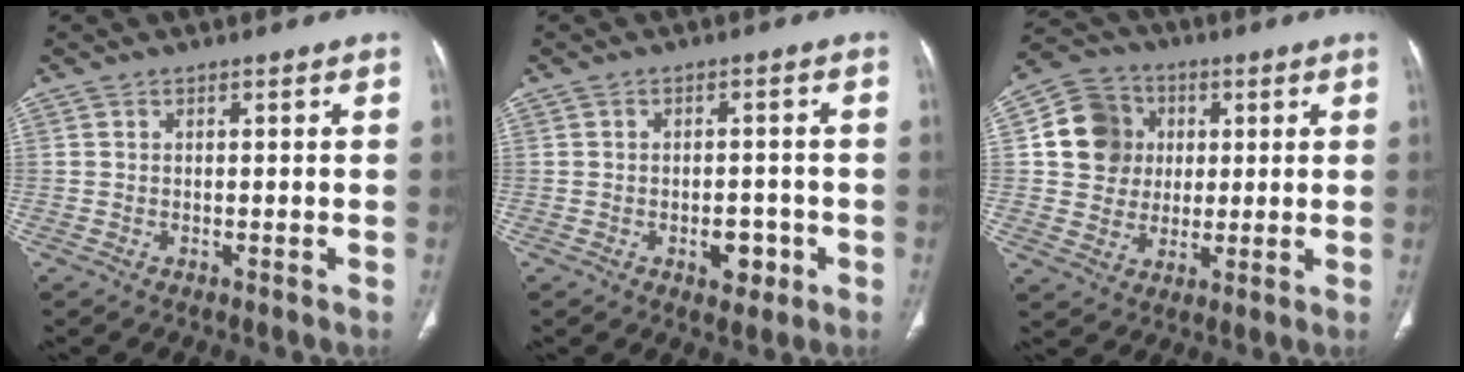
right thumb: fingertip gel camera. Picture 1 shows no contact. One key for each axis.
{"total": 4.5, "fx": -1.7, "fy": 2.8, "fz": 3.0, "tx": -0.019, "ty": 0.010, "tz": -0.018}
{"total": 12.0, "fx": 2.3, "fy": 10.9, "fz": 4.5, "tx": -0.057, "ty": 0.006, "tz": 0.037}